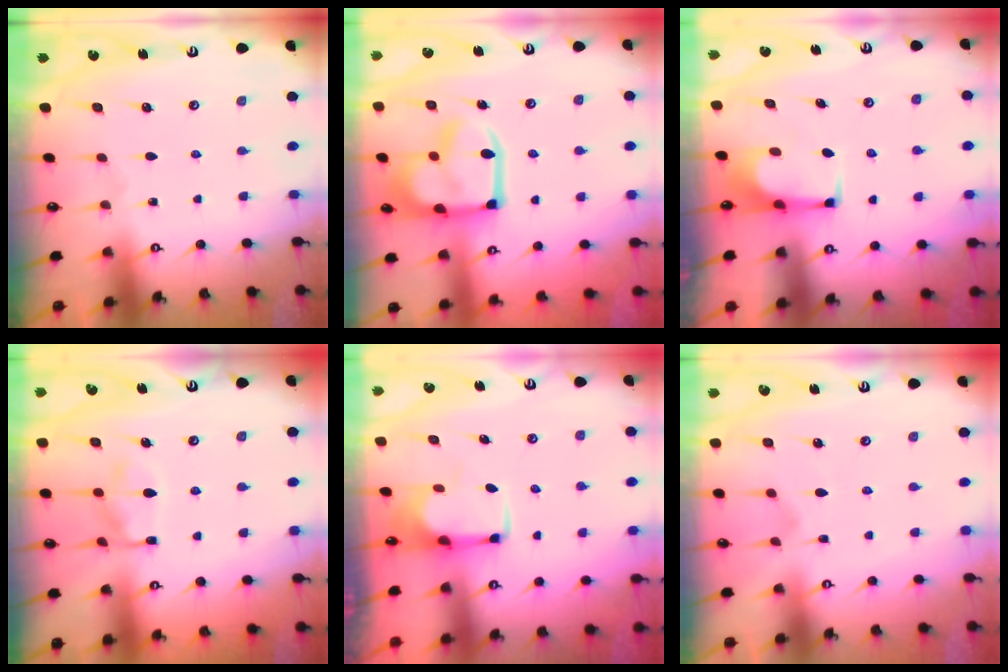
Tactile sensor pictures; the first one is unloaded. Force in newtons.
{"total": 17.4, "press": 17.4, "slide": 1.5}
{"total": 1.1, "press": 0.9, "slide": 0.7}
{"total": 10.9, "press": 10.8, "slide": 1.4}
{"total": 1.8, "press": 1.7, "slide": 0.7}
{"total": 2.2, "press": 1.9, "slide": 1.1}